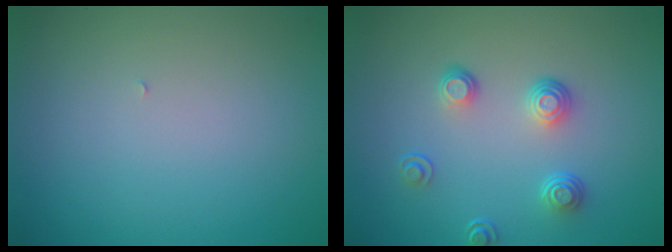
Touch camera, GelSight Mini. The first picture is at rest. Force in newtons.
{"total": 2.6, "press": 1.7, "slide": 2.0}